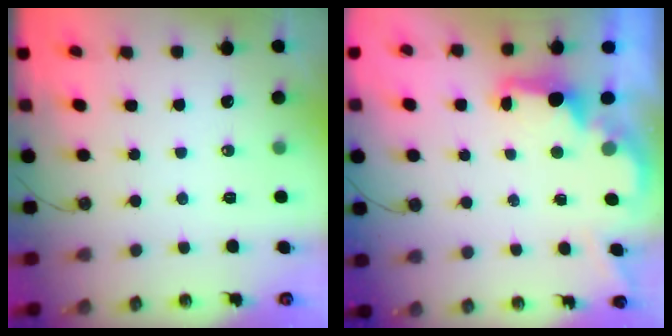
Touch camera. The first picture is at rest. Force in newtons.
{"total": 3.4, "press": 3.3, "slide": 0.5}